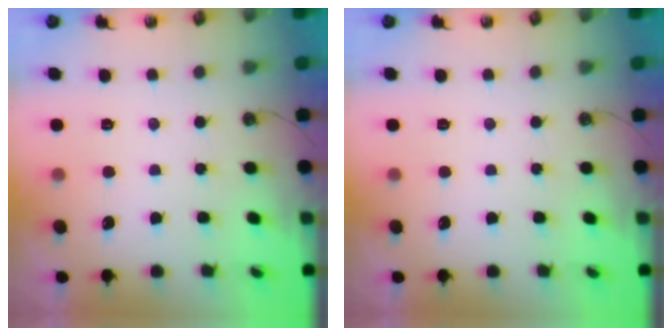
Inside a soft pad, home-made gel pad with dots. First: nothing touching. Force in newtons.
{"total": 0.0}